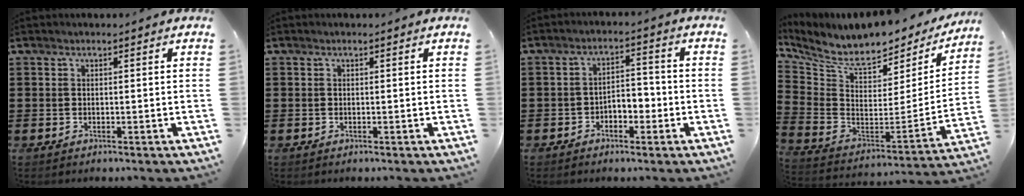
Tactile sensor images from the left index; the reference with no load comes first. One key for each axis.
{"total": 0.0}
{"total": 3.1, "fx": -2.0, "fy": 1.7, "fz": 1.6, "tx": -0.033, "ty": 0.007, "tz": -0.043}
{"total": 7.5, "fx": 6.2, "fy": 2.1, "fz": 3.6, "tx": -0.096, "ty": -0.054, "tz": 0.103}